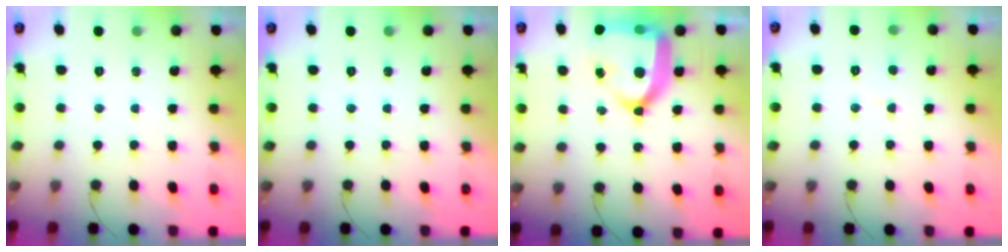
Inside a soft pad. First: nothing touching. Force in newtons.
{"total": 0.0}
{"total": 21.3, "press": 21.2, "slide": 2.1}
{"total": 2.2, "press": 2.2, "slide": 0.2}